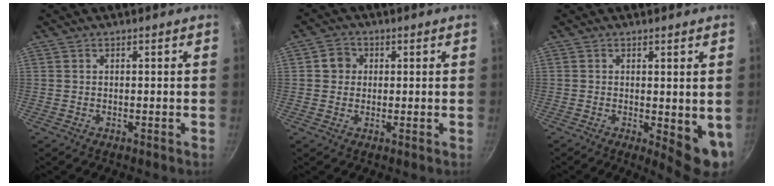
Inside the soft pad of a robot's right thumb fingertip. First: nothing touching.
{"total": 3.7, "force": [0.6, 3.5, 1.2], "torque": [0.005, 0.004, 0.002]}
{"total": 7.3, "force": [-0.3, 2.7, 6.7], "torque": [-0.077, -0.015, 0.001]}